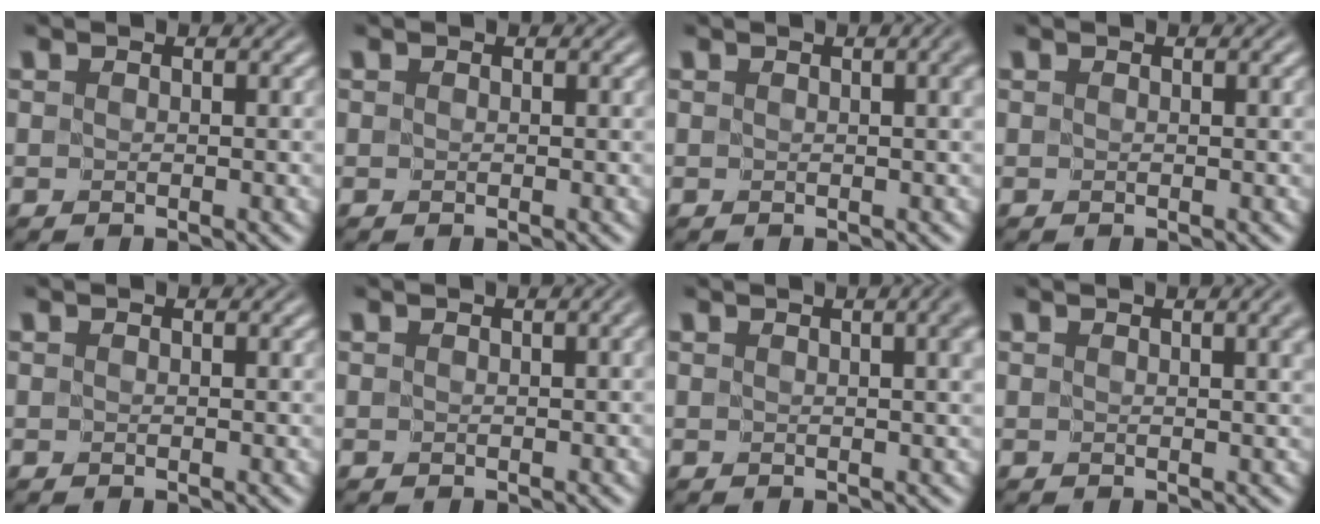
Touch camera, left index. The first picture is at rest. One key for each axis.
{"total": 0.0}
{"total": 2.1, "fx": 0.7, "fy": 0.6, "fz": 1.9, "tx": -0.012, "ty": 0.005, "tz": 0.005}
{"total": 0.0}
{"total": 0.0}
{"total": 0.8, "fx": 0.1, "fy": 0.3, "fz": 0.7, "tx": -0.005, "ty": 0.001, "tz": 0.006}
{"total": 4.2, "fx": 1.5, "fy": 1.7, "fz": 3.6, "tx": -0.019, "ty": 0.017, "tz": -0.003}
{"total": 2.7, "fx": 1.2, "fy": 0.8, "fz": 2.3, "tx": -0.015, "ty": 0.006, "tz": 0.008}